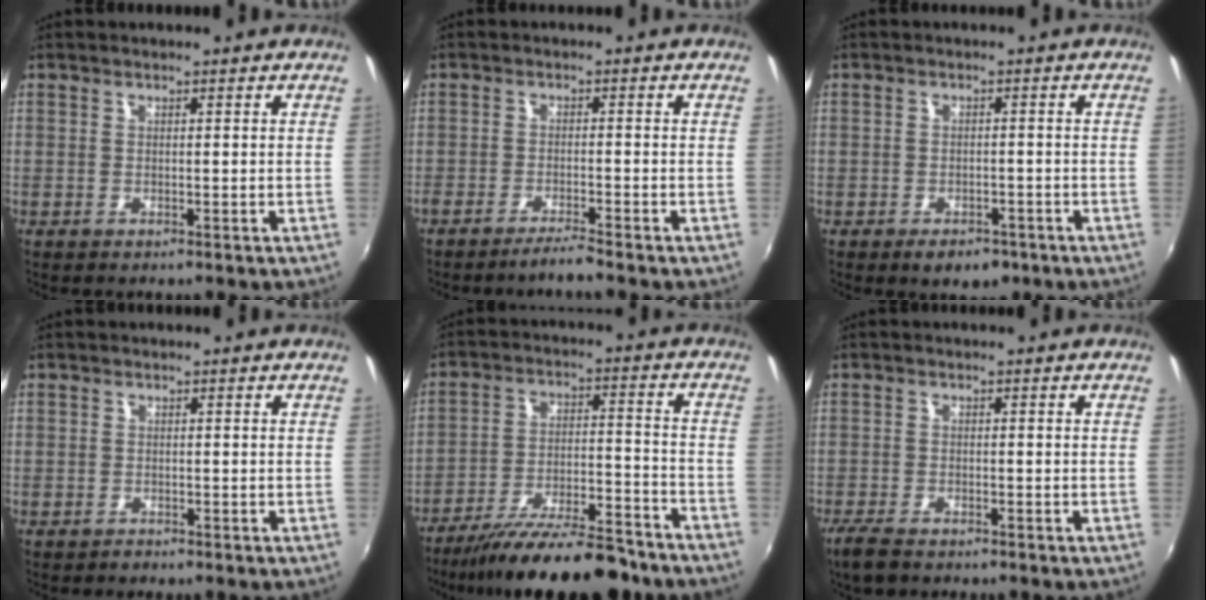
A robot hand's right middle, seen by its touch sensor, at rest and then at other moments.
{"total": 3.2, "force": [-2.8, -0.5, 1.4], "torque": [-0.043, -0.005, -0.054]}
{"total": 4.4, "force": [-2.8, 2.8, 2.0], "torque": [-0.034, 0.003, -0.032]}
{"total": 1.0, "force": [-0.7, 0.7, -0.2], "torque": [0.000, 0.004, -0.011]}
{"total": 18.4, "force": [-15.5, 3.7, 9.2], "torque": [-0.167, -0.019, -0.234]}
{"total": 4.3, "force": [-3.4, 1.3, 2.3], "torque": [-0.063, -0.013, -0.068]}